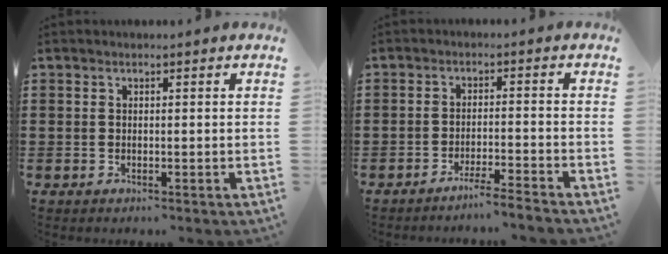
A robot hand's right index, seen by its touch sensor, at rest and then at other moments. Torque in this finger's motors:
{"motor_torque": [1.37, 0.77, 0.05, -0.01]}